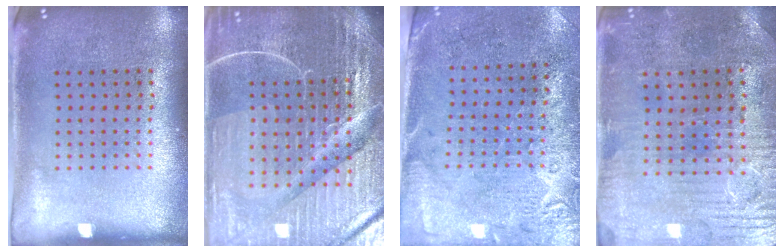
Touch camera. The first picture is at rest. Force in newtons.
{"total": 6.8, "press": 6.0, "slide": 3.2}
{"total": 2.7, "press": 2.4, "slide": 1.4}
{"total": 1.5, "press": 1.3, "slide": 0.6}